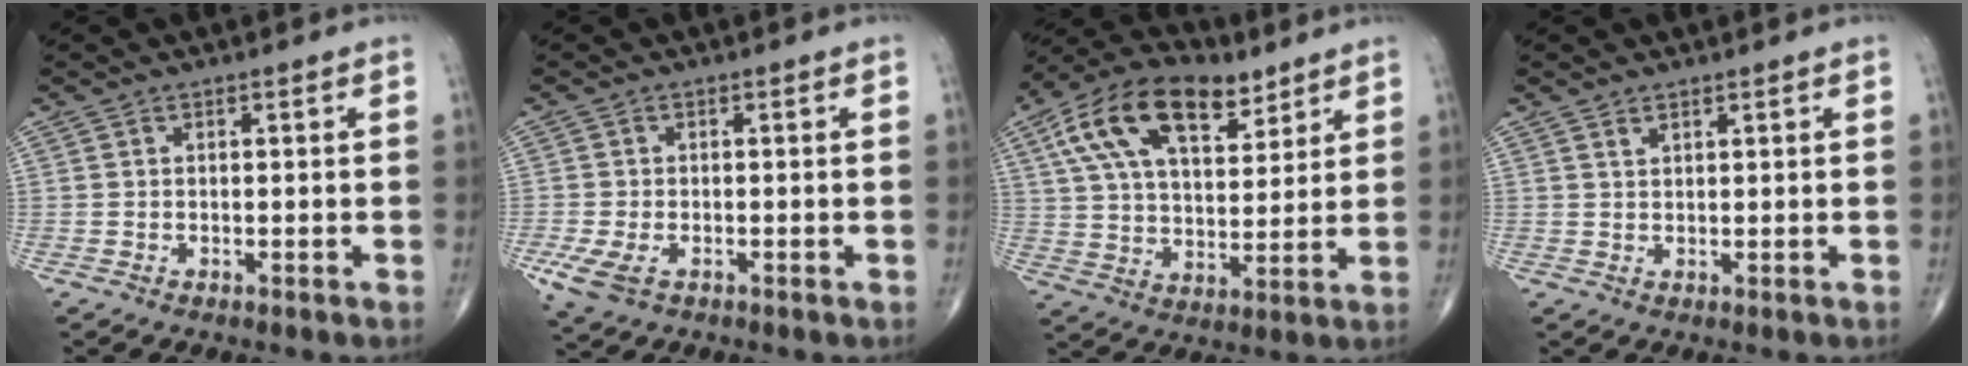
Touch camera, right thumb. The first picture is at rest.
{"total": 4.9, "force": [-1.8, 2.8, 3.6], "torque": [-0.086, -0.006, -0.030]}
{"total": 19.4, "force": [9.7, 10.0, 13.5], "torque": [-0.219, -0.011, 0.172]}
{"total": 1.2, "force": [1.0, 0.5, 0.6], "torque": [-0.006, -0.004, 0.018]}